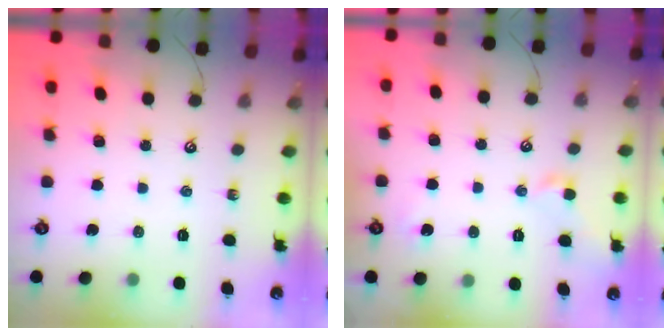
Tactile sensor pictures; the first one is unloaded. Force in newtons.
{"total": 1.1, "press": 1.0, "slide": 0.4}